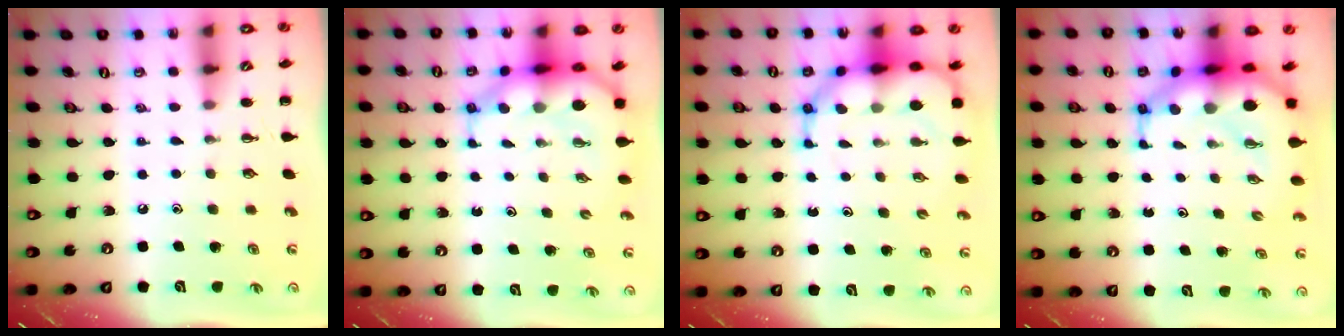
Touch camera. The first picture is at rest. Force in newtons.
{"total": 8.4, "press": 8.1, "slide": 2.2}
{"total": 10.6, "press": 10.2, "slide": 3.0}
{"total": 10.8, "press": 10.3, "slide": 3.0}